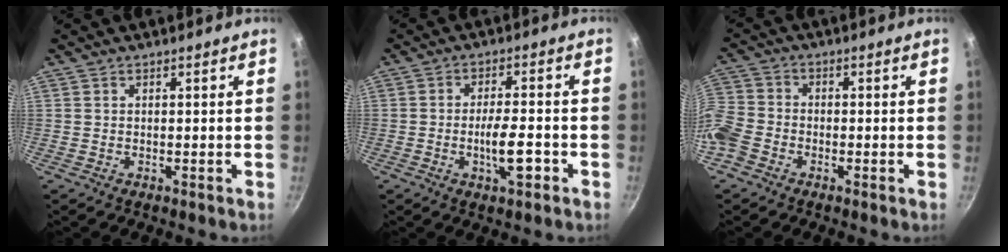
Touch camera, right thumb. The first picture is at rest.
{"total": 6.7, "force": [-2.4, 2.1, 5.9], "torque": [-0.089, 0.017, -0.042]}
{"total": 8.9, "force": [-4.3, 6.6, 4.2], "torque": [-0.092, 0.034, -0.108]}